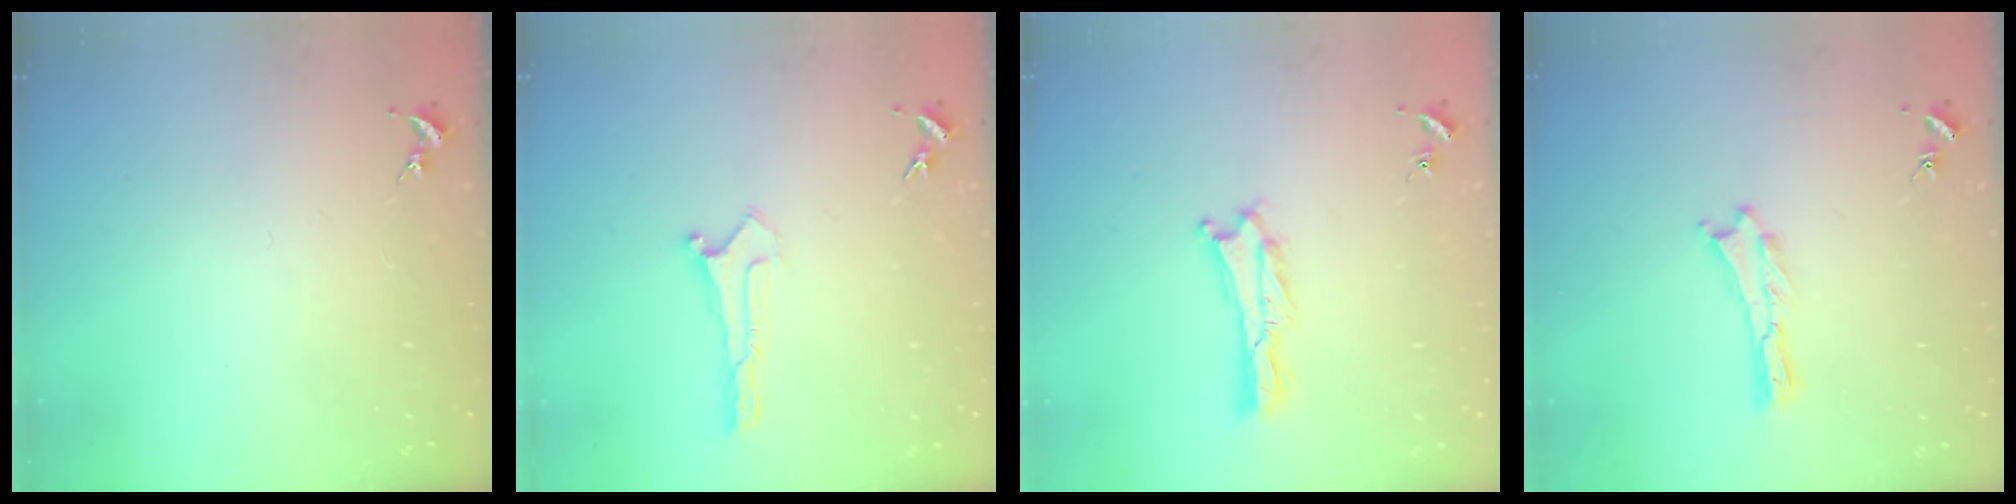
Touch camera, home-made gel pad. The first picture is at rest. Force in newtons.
{"total": 0.0}
{"total": 0.0}
{"total": 0.0}